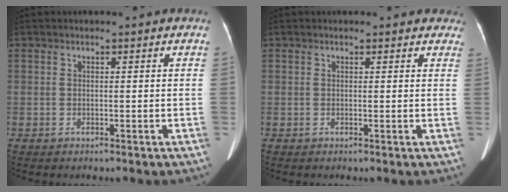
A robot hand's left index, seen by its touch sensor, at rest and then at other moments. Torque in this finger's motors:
{"motor_torque": [0.50, -0.78, 0.20, 0.01]}